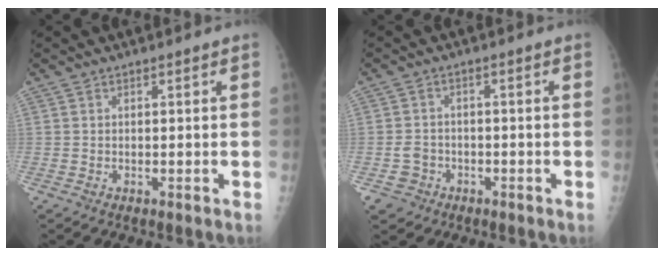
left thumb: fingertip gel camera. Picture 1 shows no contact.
{"total": 3.8, "force": [-1.7, 3.4, 0.4], "torque": [0.005, 0.014, -0.028]}